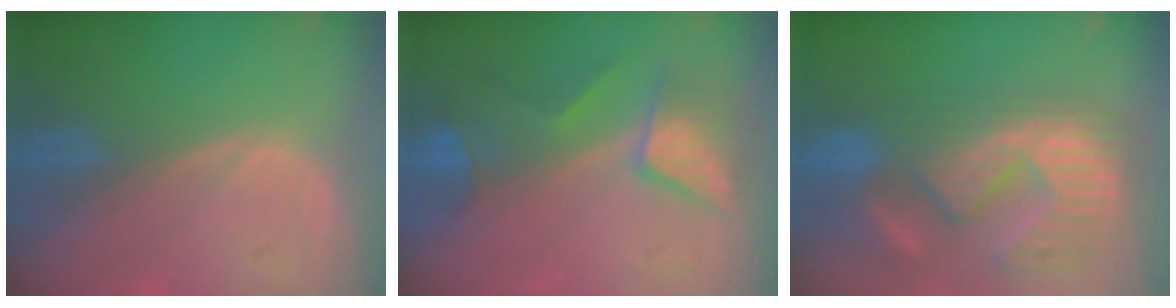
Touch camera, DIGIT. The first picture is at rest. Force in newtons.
{"total": 7.5, "press": 7.0, "slide": 2.6}
{"total": 13.2, "press": 12.1, "slide": 5.4}